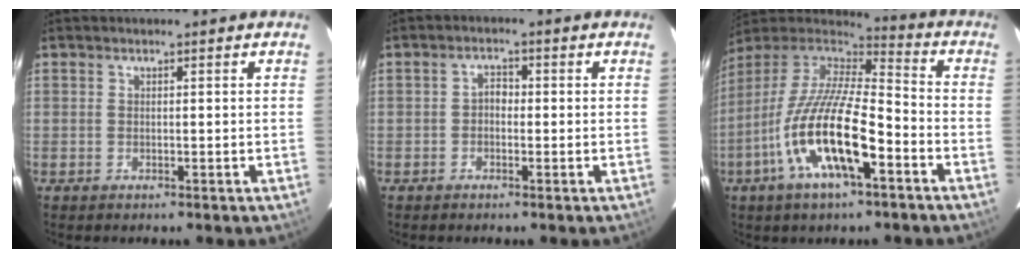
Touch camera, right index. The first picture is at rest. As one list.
[{"total": 1.8, "force": [-0.5, 1.4, 1.0], "torque": [-0.020, 0.009, -0.012]}, {"total": 19.6, "force": [-8.1, 5.8, 16.9], "torque": [-0.327, -0.027, -0.158]}]